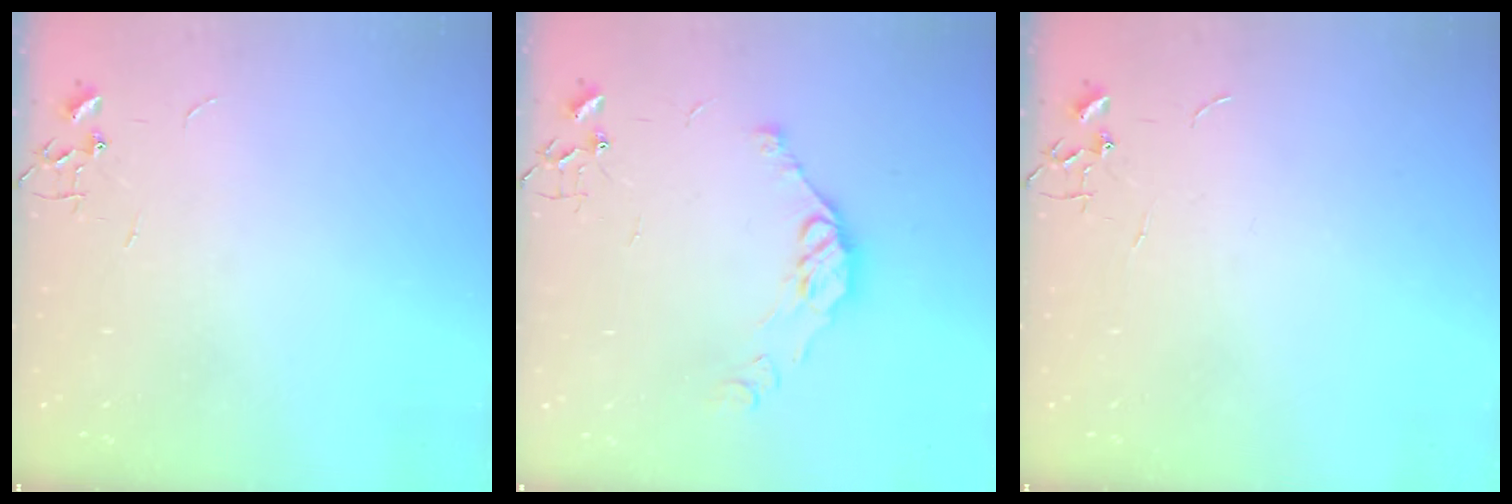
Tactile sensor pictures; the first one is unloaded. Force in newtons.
{"total": 10.5, "press": 10.4, "slide": 0.6}
{"total": 0.0}